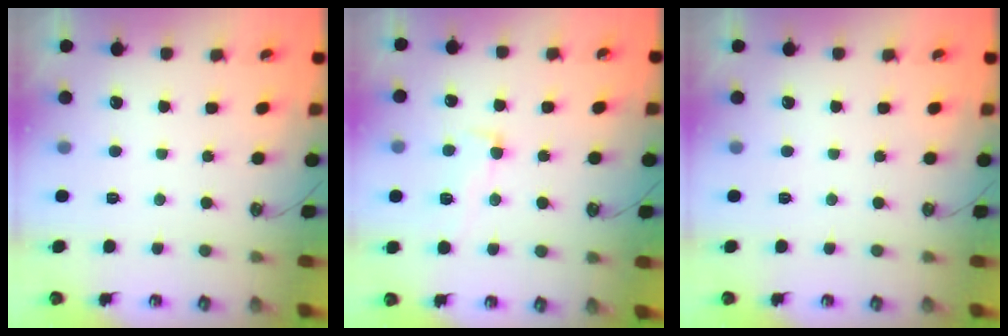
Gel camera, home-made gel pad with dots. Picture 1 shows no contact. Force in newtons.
{"total": 1.7, "press": 1.4, "slide": 1.1}
{"total": 0.0}